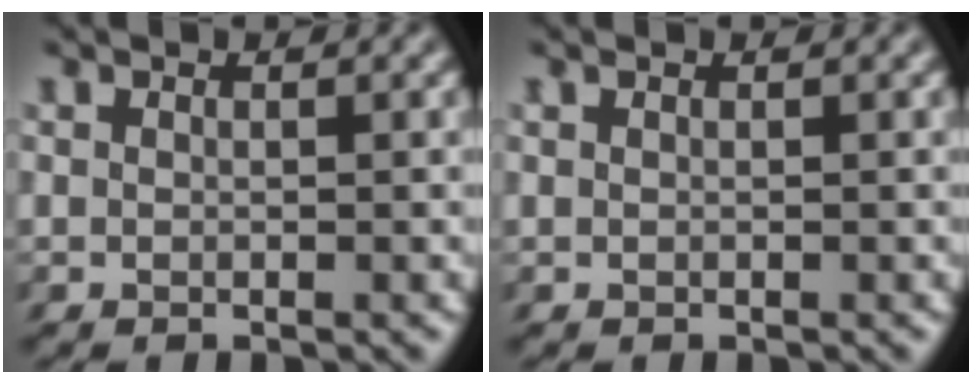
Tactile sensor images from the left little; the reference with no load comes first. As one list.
[{"total": 0.0}]